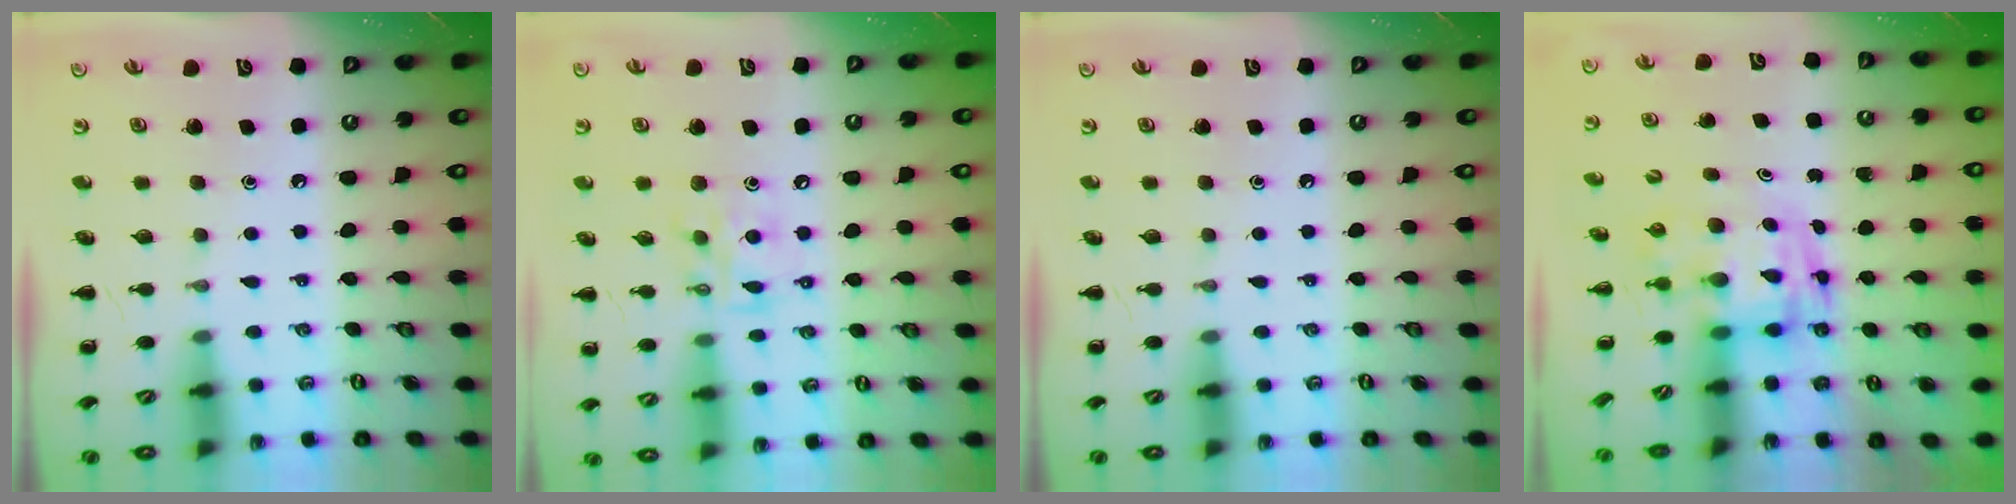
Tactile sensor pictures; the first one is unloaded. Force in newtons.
{"total": 11.1, "press": 10.9, "slide": 1.7}
{"total": 0.0}
{"total": 3.5, "press": 3.5, "slide": 0.6}